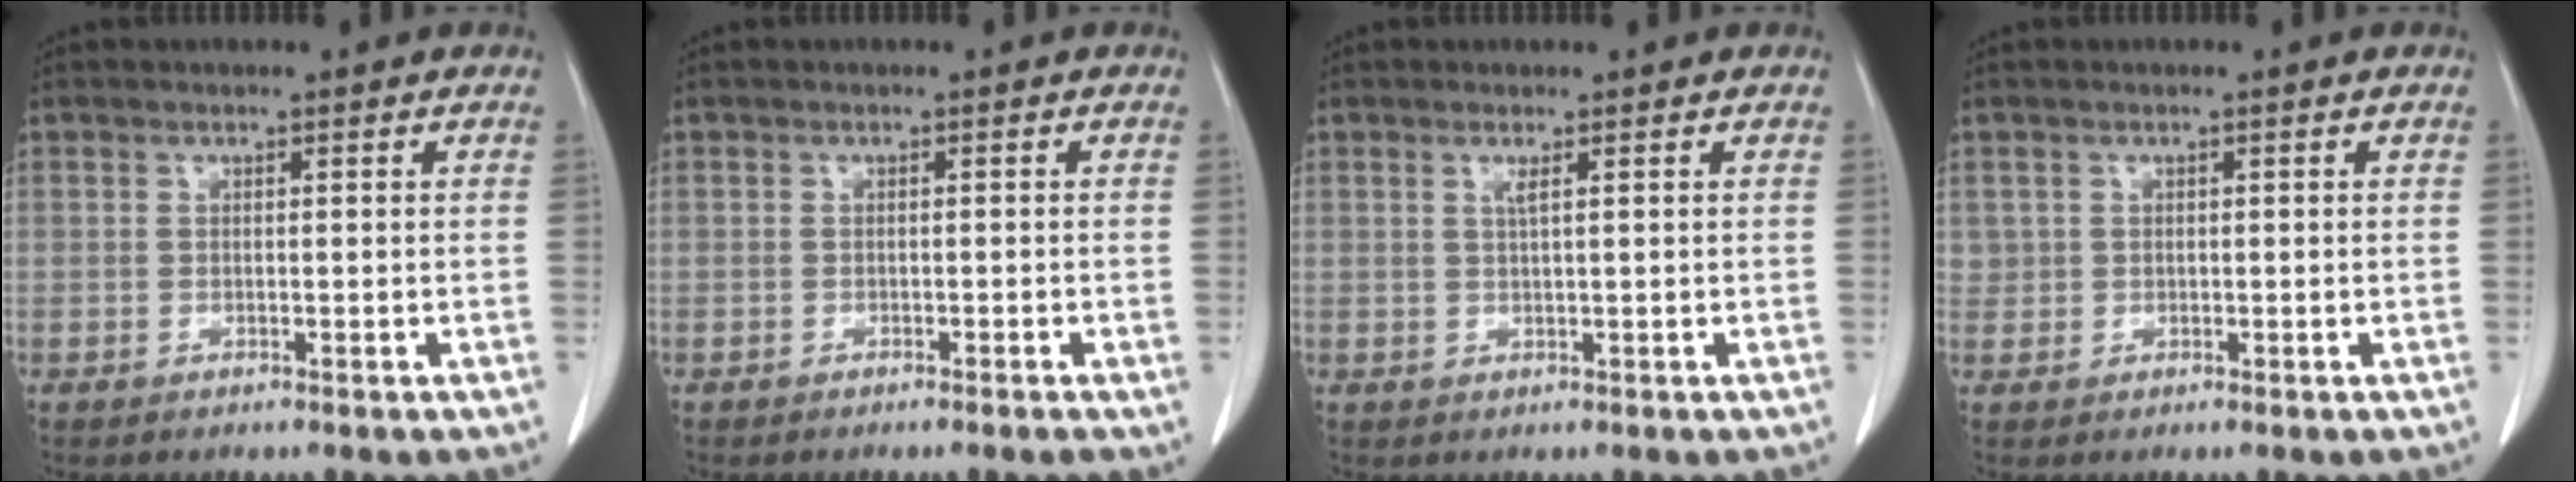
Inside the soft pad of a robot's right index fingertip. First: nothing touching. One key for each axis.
{"total": 1.1, "fx": -0.8, "fy": 0.2, "fz": 0.8, "tx": -0.015, "ty": -0.001, "tz": -0.009}
{"total": 1.2, "fx": 0.5, "fy": -0.1, "fz": 1.0, "tx": -0.026, "ty": -0.002, "tz": 0.011}
{"total": 1.2, "fx": 0.2, "fy": 1.1, "fz": 0.0, "tx": 0.011, "ty": 0.004, "tz": 0.002}